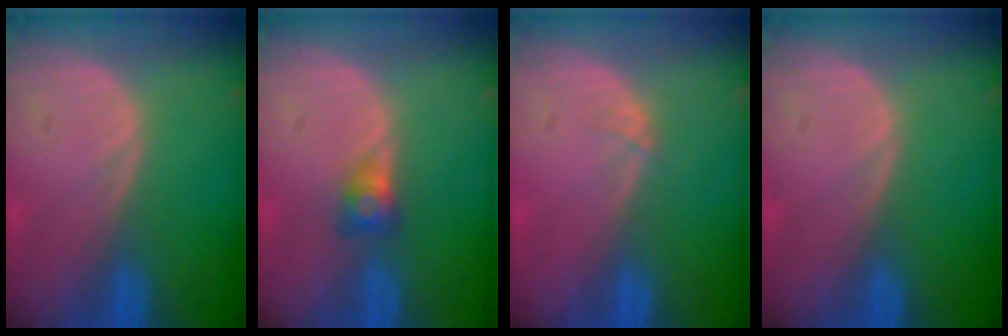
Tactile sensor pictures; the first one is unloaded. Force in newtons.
{"total": 2.6, "press": 2.3, "slide": 1.0}
{"total": 0.7, "press": 0.6, "slide": 0.3}
{"total": 0.0}